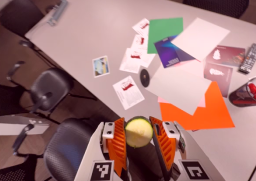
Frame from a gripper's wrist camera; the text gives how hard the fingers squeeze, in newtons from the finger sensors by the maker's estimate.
{"total": 11.2, "left": 11.2, "right": 11.2}